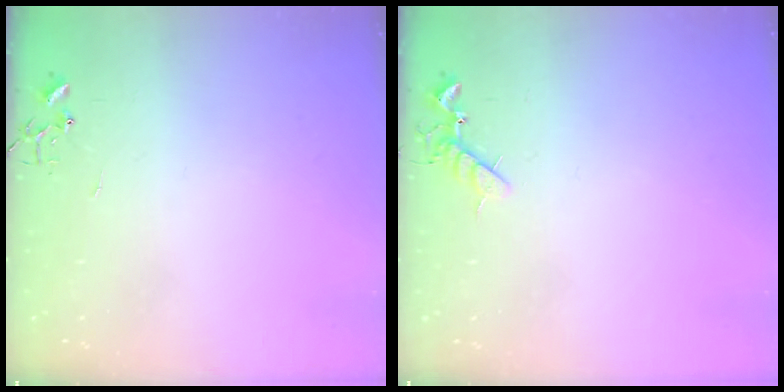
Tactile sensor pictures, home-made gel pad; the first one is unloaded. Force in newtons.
{"total": 7.0, "press": 6.9, "slide": 1.1}